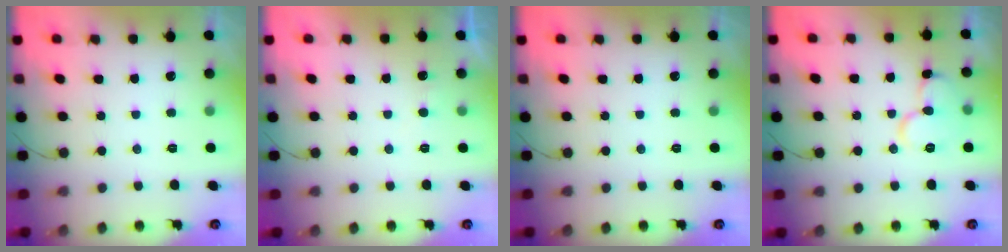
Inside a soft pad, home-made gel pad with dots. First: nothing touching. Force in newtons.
{"total": 3.0, "press": 2.9, "slide": 0.4}
{"total": 0.0}
{"total": 10.7, "press": 10.7, "slide": 1.1}